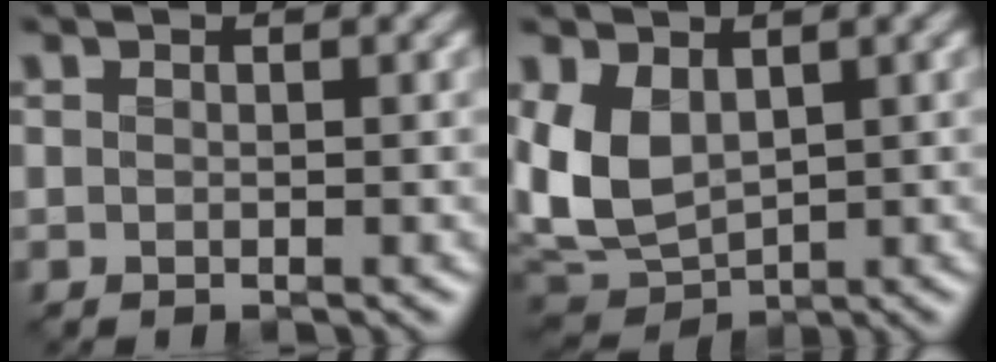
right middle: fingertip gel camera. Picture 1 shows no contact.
{"total": 6.0, "force": [0.8, 4.1, 4.4], "torque": [-0.105, -0.009, 0.012]}